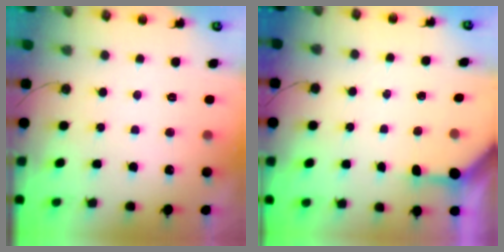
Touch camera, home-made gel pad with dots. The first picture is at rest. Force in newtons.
{"total": 2.8, "press": 2.8, "slide": 0.2}